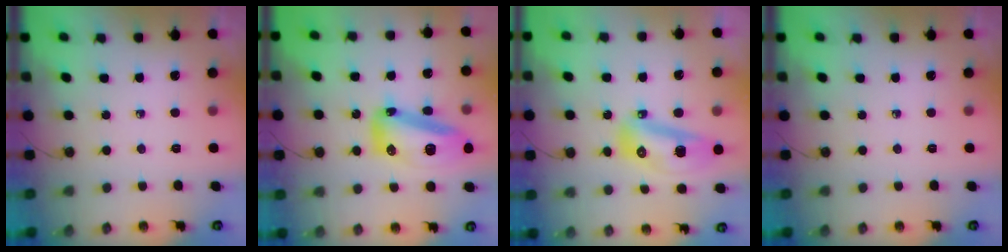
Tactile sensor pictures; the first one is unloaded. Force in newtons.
{"total": 18.3, "press": 17.2, "slide": 6.4}
{"total": 12.6, "press": 12.5, "slide": 1.6}
{"total": 0.0}